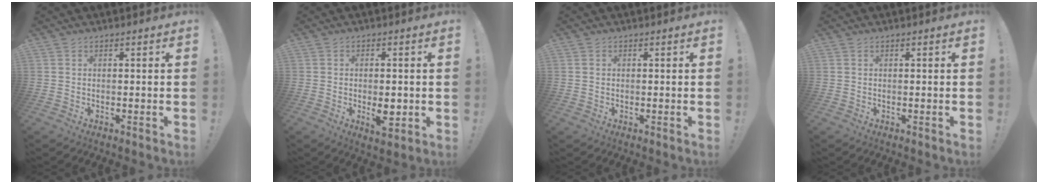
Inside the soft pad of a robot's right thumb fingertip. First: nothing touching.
{"total": 5.7, "force": [-1.1, 2.6, 5.0], "torque": [-0.075, 0.001, -0.015]}
{"total": 0.7, "force": [0.2, 0.6, 0.1], "torque": [-0.005, 0.005, 0.005]}
{"total": 0.0}